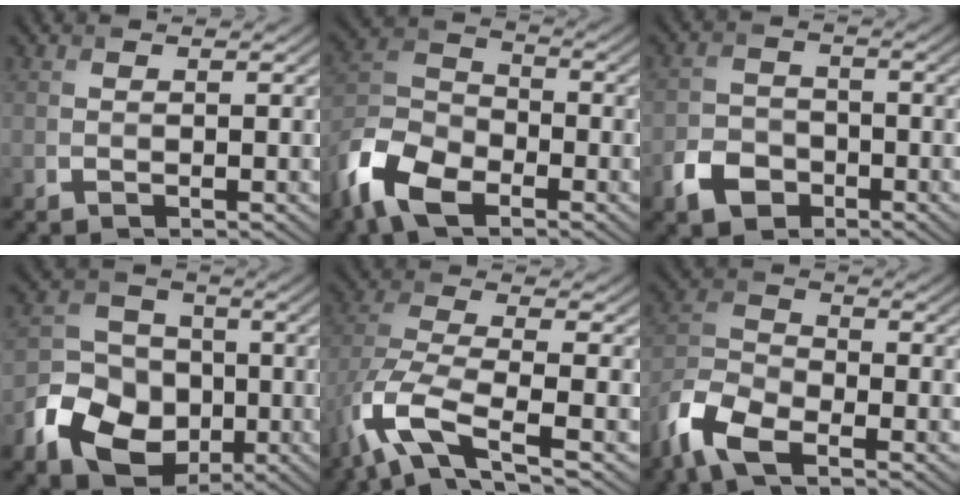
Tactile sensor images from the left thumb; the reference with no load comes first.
{"total": 10.2, "force": [-6.3, 5.3, 6.0], "torque": [-0.141, -0.014, -0.146]}
{"total": 4.9, "force": [-2.7, 3.5, 2.0], "torque": [-0.046, -0.004, -0.061]}
{"total": 11.1, "force": [-4.0, 8.5, 5.8], "torque": [-0.125, -0.029, -0.090]}
{"total": 10.4, "force": [-5.4, 3.3, 8.2], "torque": [-0.185, -0.012, -0.118]}
{"total": 7.9, "force": [-5.3, 3.3, 4.9], "torque": [-0.115, -0.010, -0.128]}